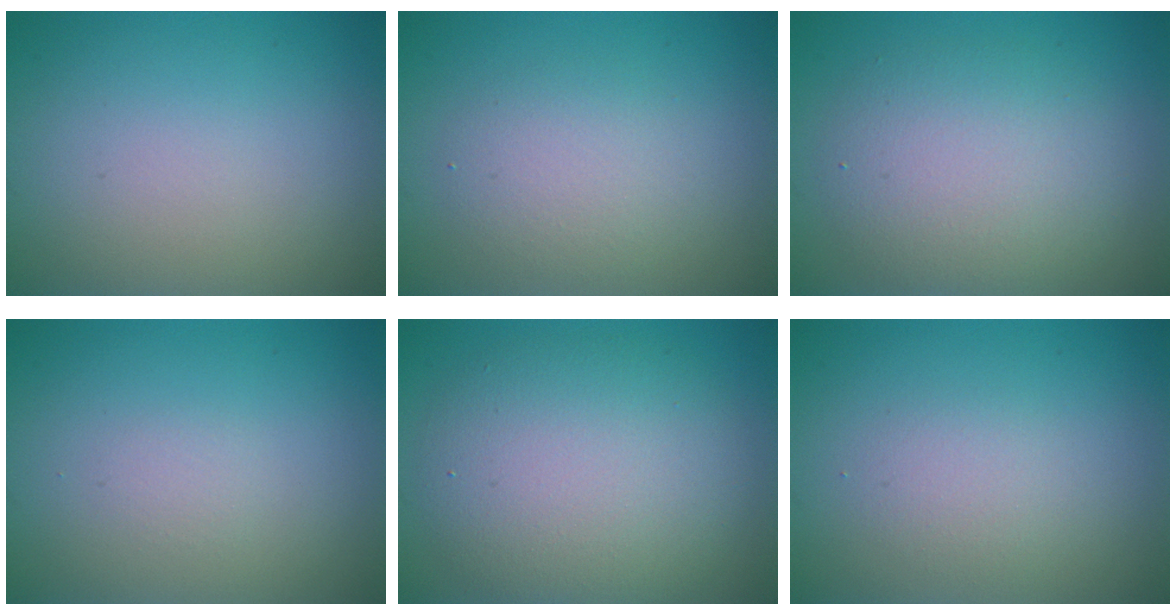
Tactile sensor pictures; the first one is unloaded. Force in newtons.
{"total": 2.9, "press": 2.8, "slide": 0.3}
{"total": 5.1, "press": 5.0, "slide": 0.4}
{"total": 0.0}
{"total": 7.6, "press": 7.6, "slide": 0.6}
{"total": 1.6, "press": 1.6, "slide": 0.1}